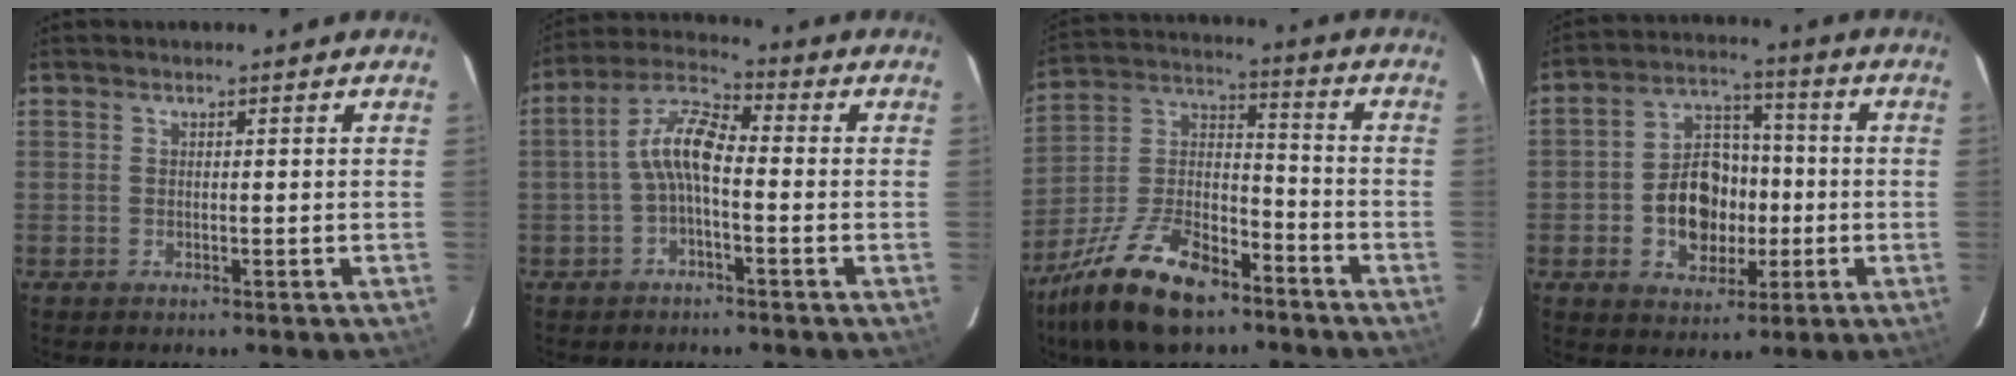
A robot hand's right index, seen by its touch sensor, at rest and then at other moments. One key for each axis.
{"total": 7.2, "fx": -1.5, "fy": 2.7, "fz": 6.6, "tx": -0.143, "ty": 0.023, "tz": -0.035}
{"total": 18.9, "fx": -12.4, "fy": 8.4, "fz": 11.5, "tx": -0.244, "ty": 0.004, "tz": -0.222}
{"total": 11.7, "fx": -2.3, "fy": 9.1, "fz": 7.0, "tx": -0.147, "ty": 0.026, "tz": -0.027}